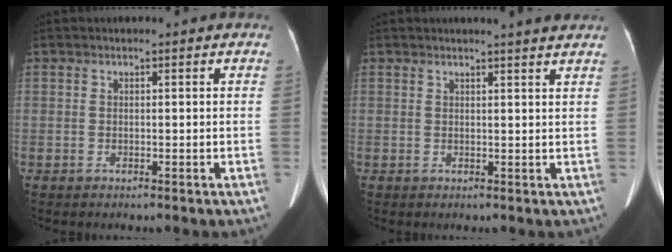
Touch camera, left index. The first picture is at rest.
{"total": 4.8, "force": [4.3, -0.6, 2.0], "torque": [-0.028, 0.004, 0.040]}